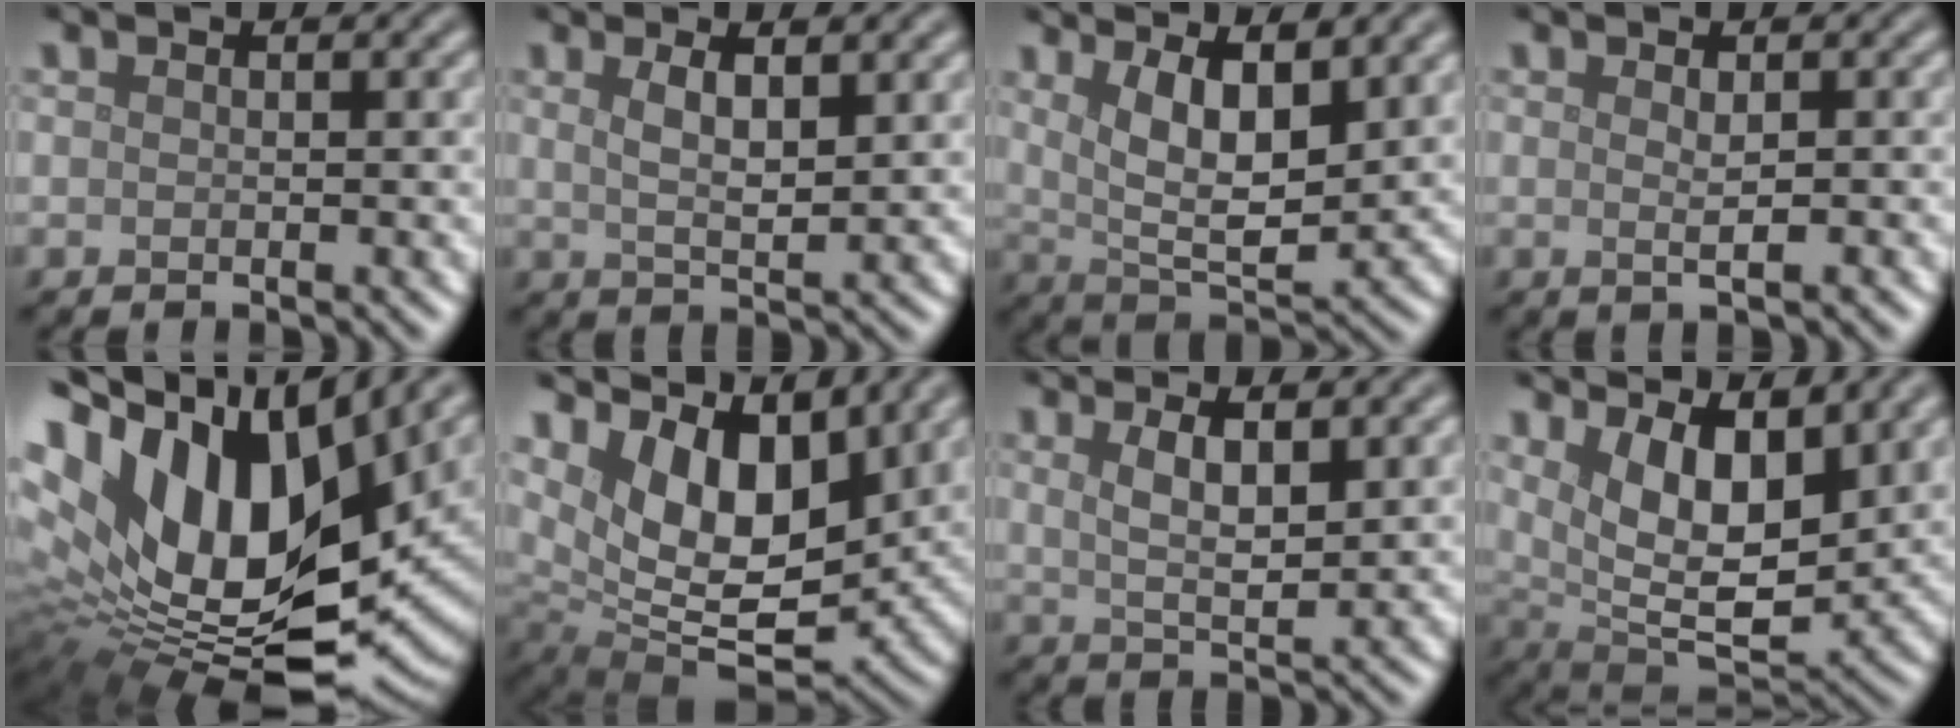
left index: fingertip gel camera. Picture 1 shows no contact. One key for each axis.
{"total": 3.4, "fx": 1.4, "fy": 0.9, "fz": 3.0, "tx": -0.048, "ty": -0.001, "tz": 0.026}
{"total": 7.6, "fx": 3.0, "fy": 2.7, "fz": 6.5, "tx": -0.118, "ty": -0.011, "tz": 0.055}
{"total": 1.5, "fx": 0.1, "fy": 0.3, "fz": 1.5, "tx": -0.024, "ty": 0.000, "tz": 0.000}
{"total": 18.4, "fx": 4.6, "fy": 9.8, "fz": 14.9, "tx": -0.303, "ty": 0.004, "tz": 0.089}
{"total": 11.4, "fx": 5.3, "fy": 5.8, "fz": 8.2, "tx": -0.151, "ty": -0.003, "tz": 0.094}
{"total": 3.9, "fx": 1.6, "fy": 1.1, "fz": 3.4, "tx": -0.062, "ty": -0.005, "tz": 0.031}
{"total": 9.9, "fx": 4.5, "fy": 4.1, "fz": 7.8, "tx": -0.136, "ty": -0.007, "tz": 0.073}